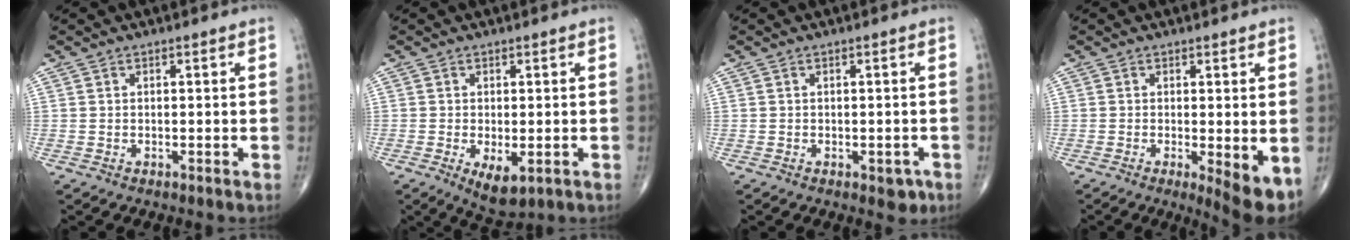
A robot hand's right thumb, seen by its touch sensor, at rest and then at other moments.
{"total": 5.6, "force": [-1.7, 2.7, 4.6], "torque": [-0.075, -0.014, -0.019]}
{"total": 1.7, "force": [-0.8, 1.1, 1.0], "torque": [-0.002, 0.001, -0.008]}
{"total": 6.0, "force": [-1.1, 1.6, 5.7], "torque": [-0.083, -0.018, -0.015]}